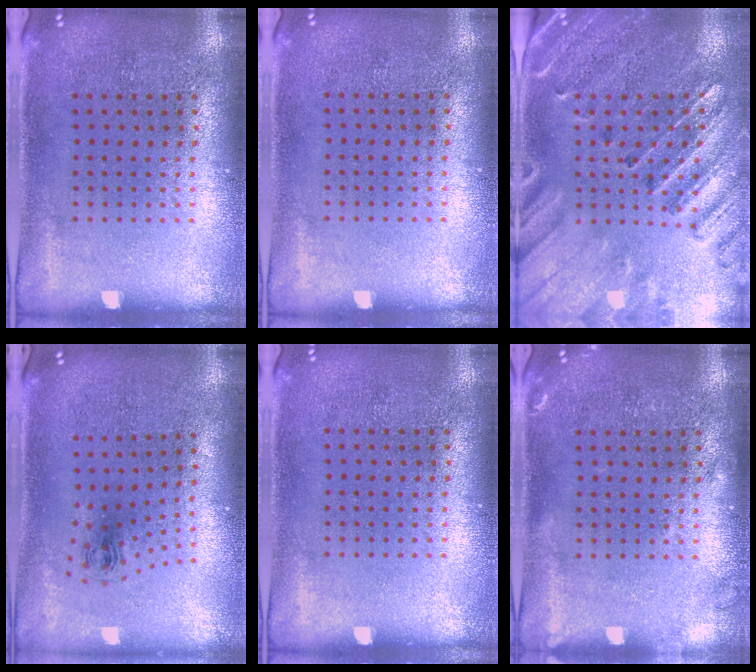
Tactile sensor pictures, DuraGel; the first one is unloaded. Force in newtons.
{"total": 0.0}
{"total": 2.9, "press": 2.7, "slide": 1.1}
{"total": 0.8, "press": 0.3, "slide": 0.7}
{"total": 0.0}
{"total": 1.2, "press": 1.1, "slide": 0.2}